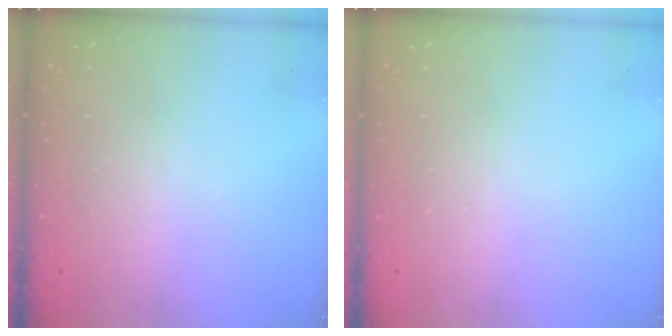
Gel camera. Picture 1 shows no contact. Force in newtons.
{"total": 0.0}